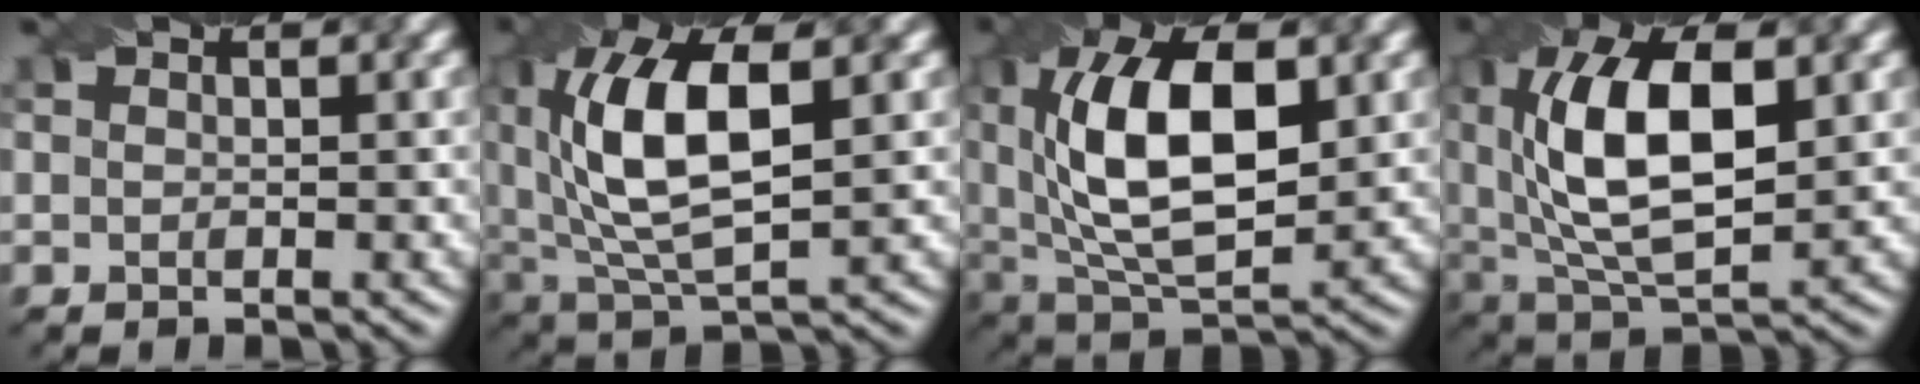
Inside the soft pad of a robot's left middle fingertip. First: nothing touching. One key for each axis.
{"total": 10.1, "fx": 1.5, "fy": 4.7, "fz": 8.9, "tx": -0.179, "ty": 0.011, "tz": 0.037}
{"total": 11.5, "fx": 1.7, "fy": 5.8, "fz": 9.8, "tx": -0.174, "ty": 0.011, "tz": 0.037}
{"total": 11.2, "fx": 1.6, "fy": 5.5, "fz": 9.7, "tx": -0.177, "ty": 0.013, "tz": 0.036}